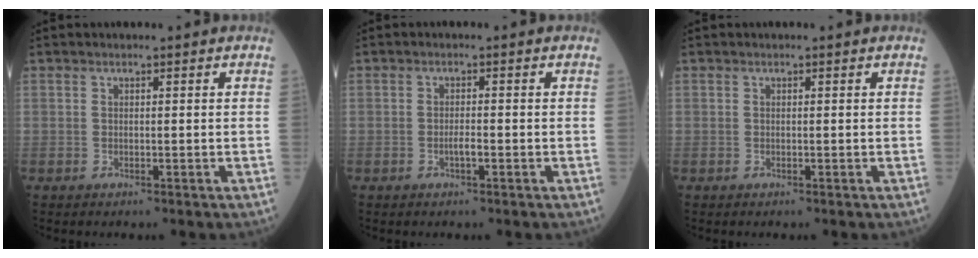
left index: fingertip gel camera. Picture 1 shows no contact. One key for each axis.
{"total": 1.4, "fx": -0.6, "fy": 0.2, "fz": 1.3, "tx": -0.024, "ty": 0.001, "tz": -0.011}
{"total": 0.0}